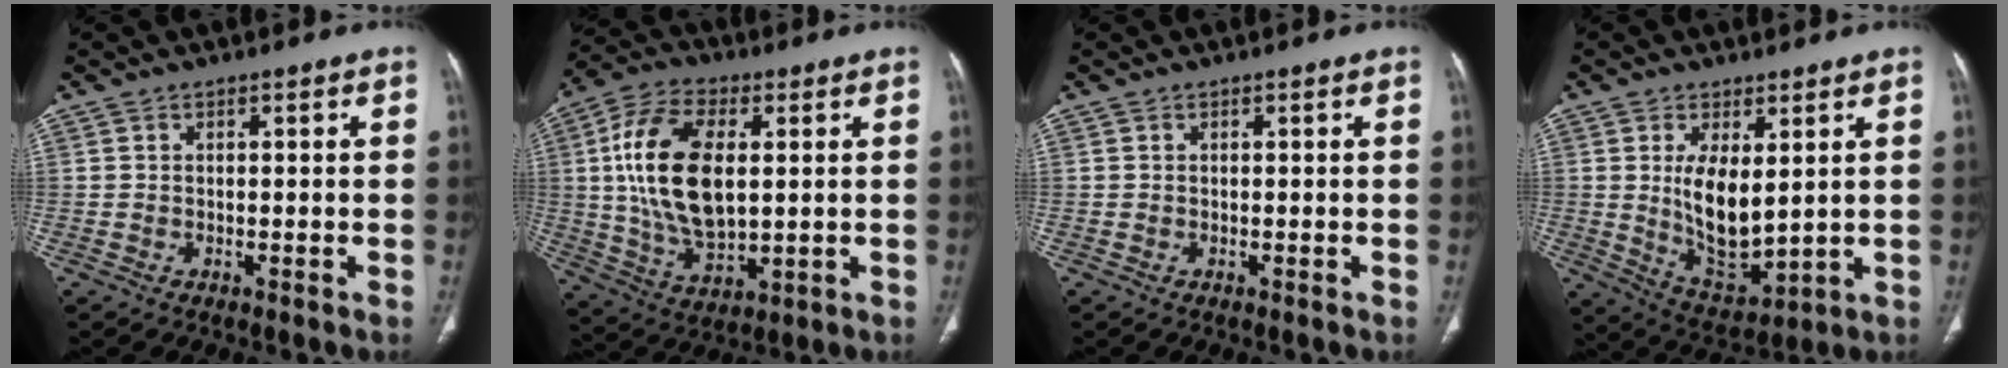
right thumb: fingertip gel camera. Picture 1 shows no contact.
{"total": 18.3, "force": [2.4, 9.9, 15.2], "torque": [-0.289, -0.005, 0.049]}
{"total": 0.0}
{"total": 10.6, "force": [1.7, 5.1, 9.1], "torque": [-0.144, -0.032, 0.051]}